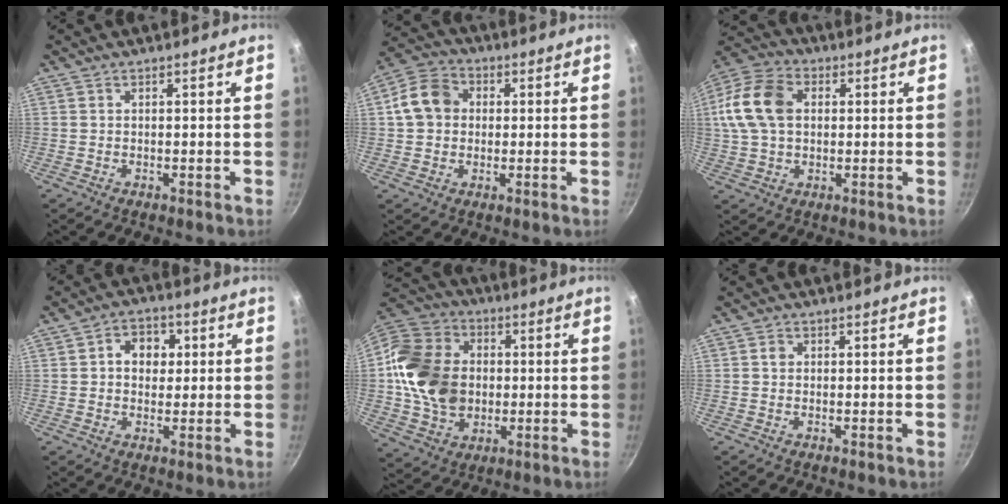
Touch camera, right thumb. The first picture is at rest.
{"total": 9.2, "force": [1.0, 7.7, 4.9], "torque": [-0.065, 0.018, 0.000]}
{"total": 14.3, "force": [2.3, 9.9, 10.0], "torque": [-0.184, 0.021, 0.029]}
{"total": 6.6, "force": [1.1, 5.4, 3.7], "torque": [-0.021, 0.005, 0.008]}
{"total": 20.4, "force": [0.9, 16.0, 12.6], "torque": [-0.217, 0.022, 0.018]}
{"total": 1.2, "force": [0.1, 1.0, 0.5], "torque": [-0.006, 0.005, 0.001]}